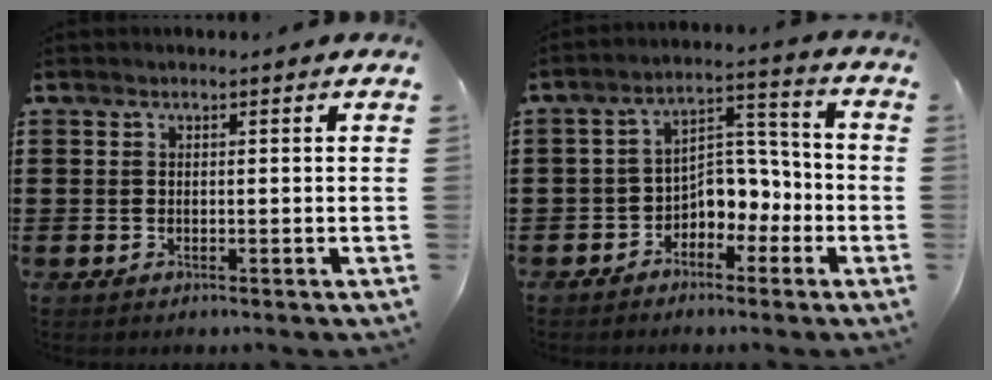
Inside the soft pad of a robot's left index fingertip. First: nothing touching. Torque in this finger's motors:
{"motor_torque": [0.24, 0.23, 0.17, 0.05]}